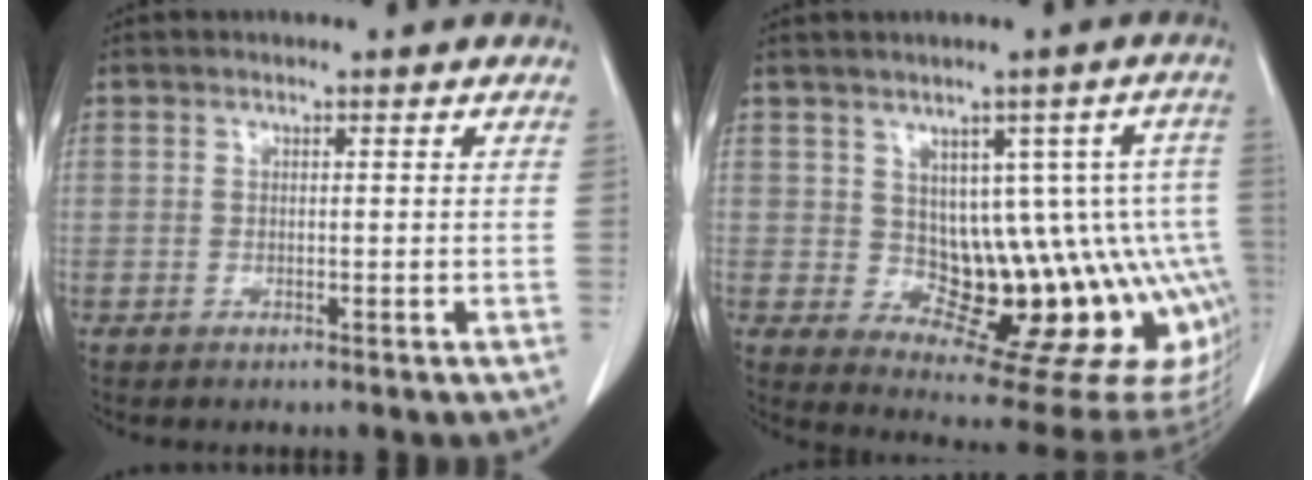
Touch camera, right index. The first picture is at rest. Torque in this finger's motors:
{"motor_torque": [0.60, 0.12, 0.44, 0.03]}